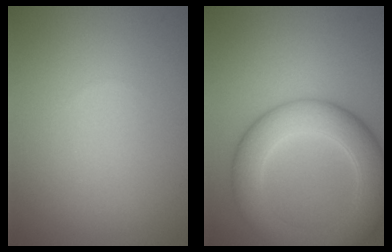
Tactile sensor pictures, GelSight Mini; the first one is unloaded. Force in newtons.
{"total": 7.4, "press": 7.4, "slide": 0.3}